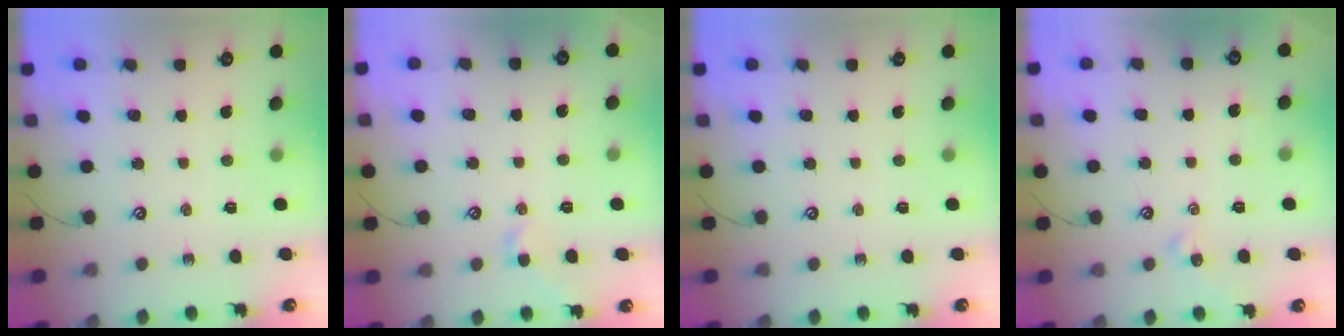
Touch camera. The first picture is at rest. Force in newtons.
{"total": 2.1, "press": 2.1, "slide": 0.5}
{"total": 0.0}
{"total": 1.8, "press": 1.7, "slide": 0.6}